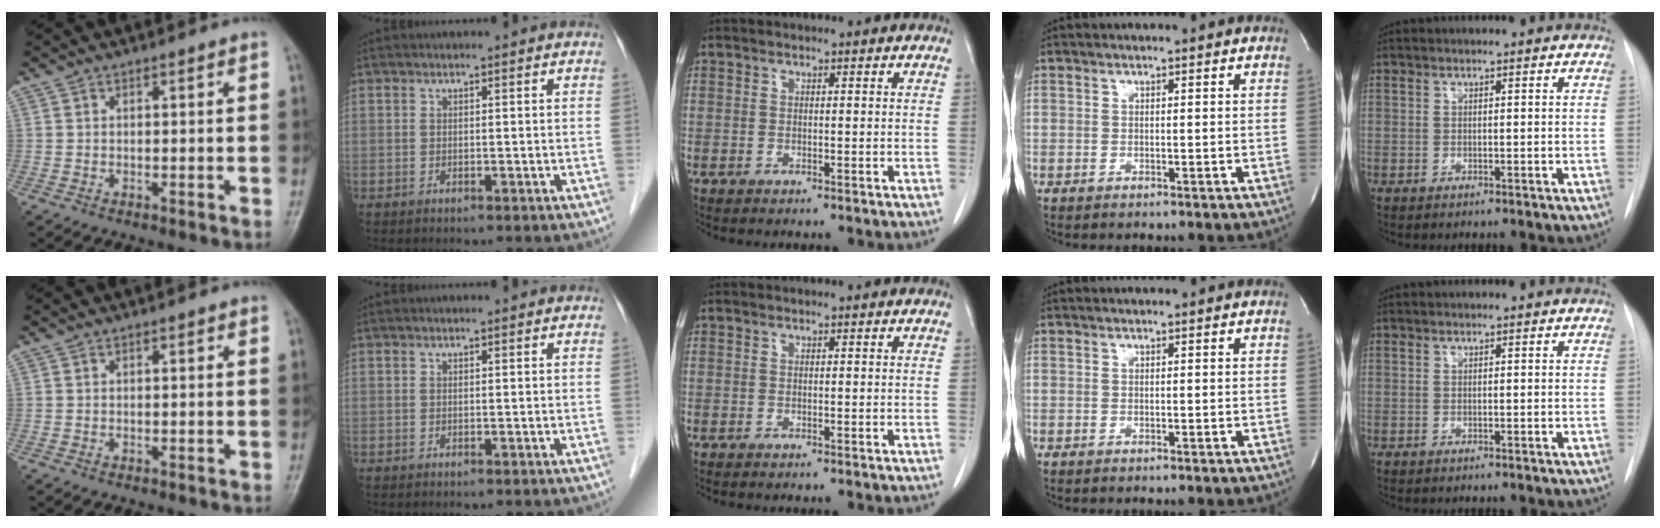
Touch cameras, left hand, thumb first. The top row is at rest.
{}